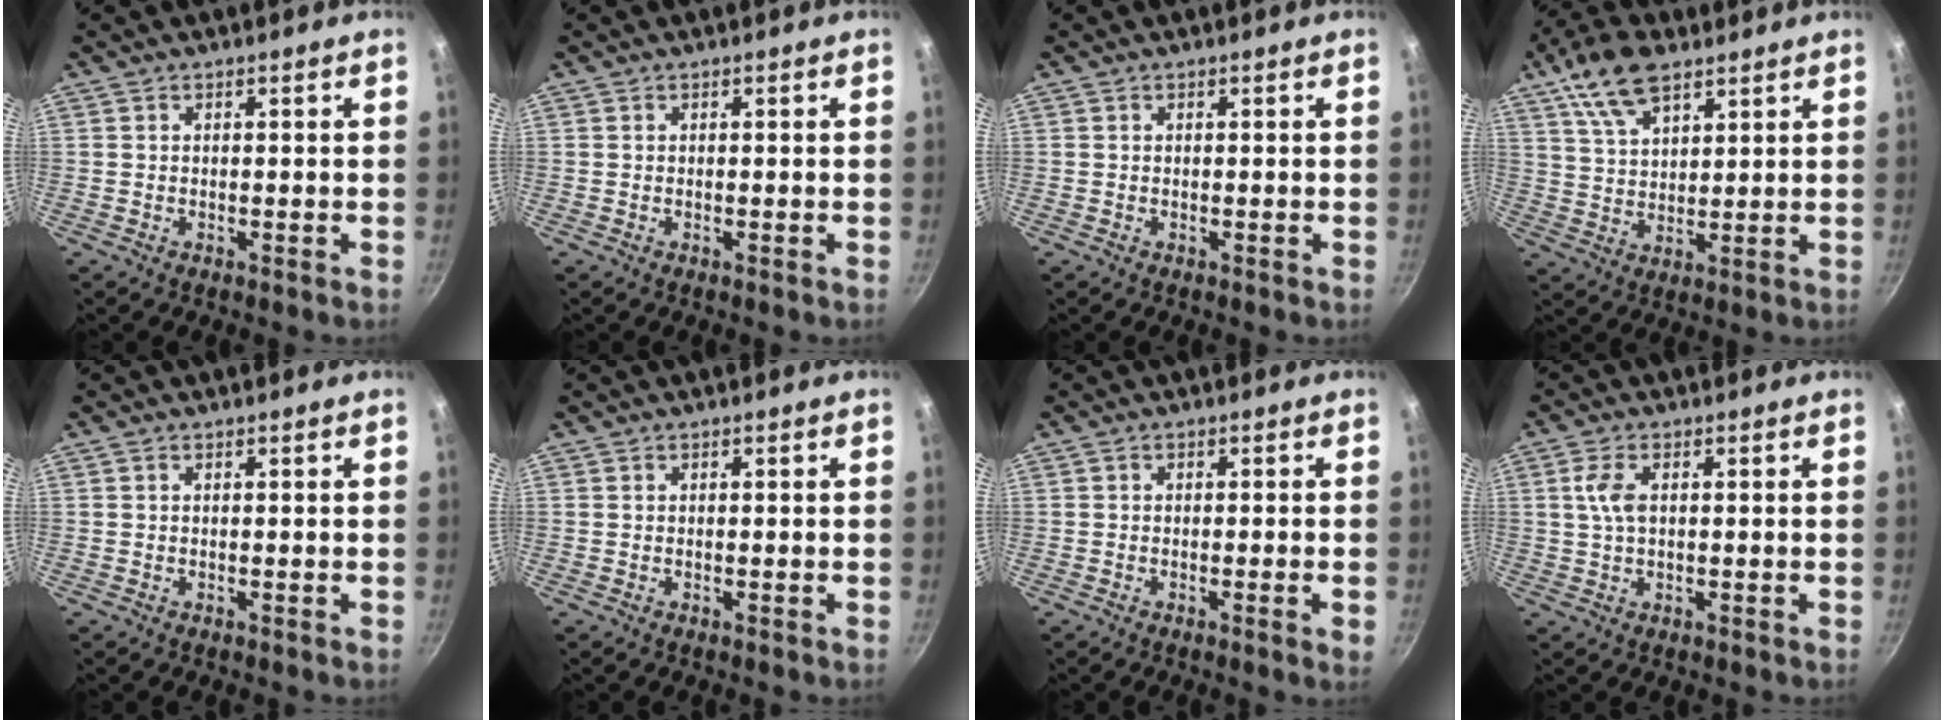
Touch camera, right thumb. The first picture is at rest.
{"total": 0.0}
{"total": 0.0}
{"total": 11.3, "force": [6.8, 5.5, 7.1], "torque": [-0.119, -0.012, 0.130]}
{"total": 0.0}
{"total": 0.0}
{"total": 2.0, "force": [-0.8, 0.0, 1.8], "torque": [-0.034, -0.003, -0.014]}
{"total": 4.3, "force": [0.9, 2.2, 3.6], "torque": [-0.075, 0.005, 0.017]}